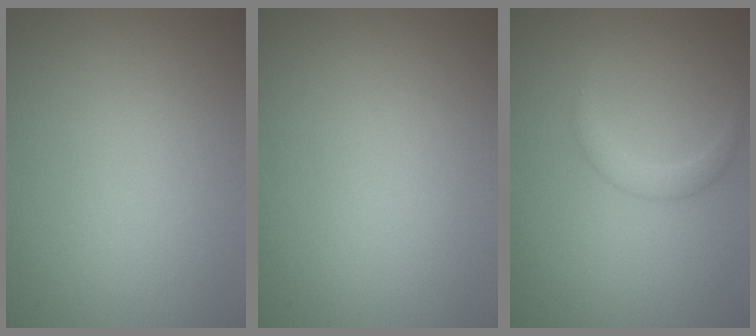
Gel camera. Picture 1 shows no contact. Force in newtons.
{"total": 0.0}
{"total": 1.6, "press": 1.6, "slide": 0.0}